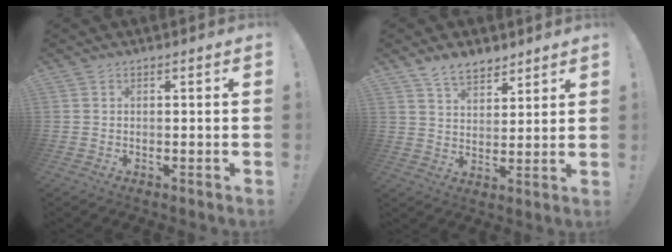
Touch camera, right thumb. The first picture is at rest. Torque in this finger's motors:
{"motor_torque": [-0.54, 1.05, 0.70, 0.55, -0.01]}